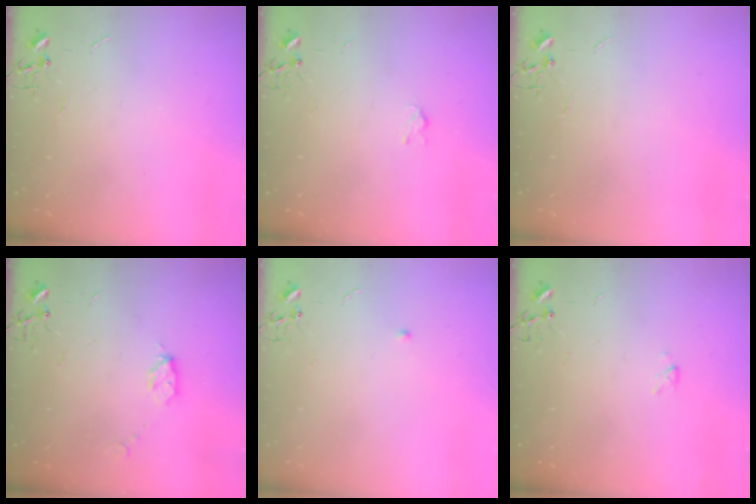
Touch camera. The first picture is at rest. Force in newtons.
{"total": 3.0, "press": 3.0, "slide": 0.6}
{"total": 0.0}
{"total": 5.8, "press": 5.8, "slide": 0.7}
{"total": 3.6, "press": 3.5, "slide": 0.5}
{"total": 2.2, "press": 2.2, "slide": 0.4}